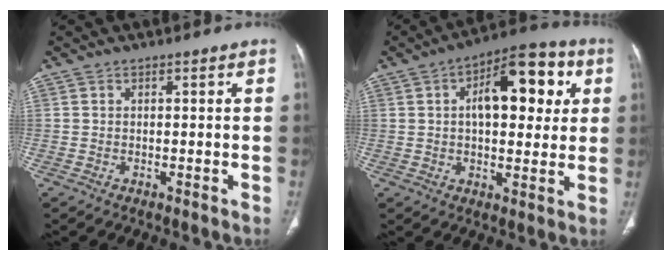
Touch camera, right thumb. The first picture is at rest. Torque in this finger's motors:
{"motor_torque": [2.09, 2.92, 1.63, -0.50, 0.13]}